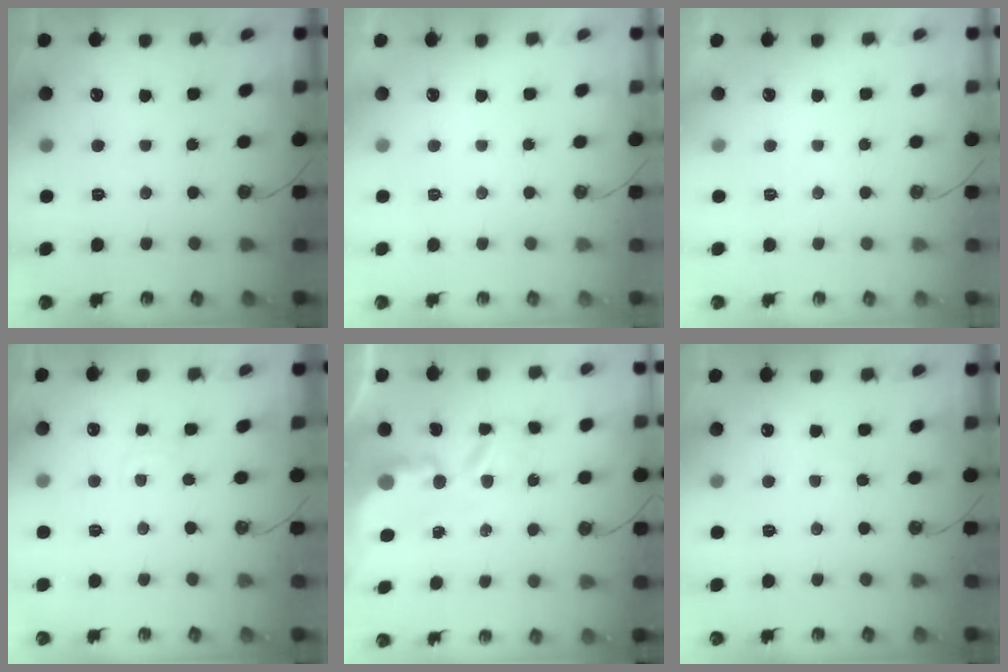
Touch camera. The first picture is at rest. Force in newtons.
{"total": 0.0}
{"total": 0.0}
{"total": 2.4, "press": 2.4, "slide": 0.4}
{"total": 5.4, "press": 5.4, "slide": 0.1}
{"total": 1.0, "press": 1.0, "slide": 0.1}